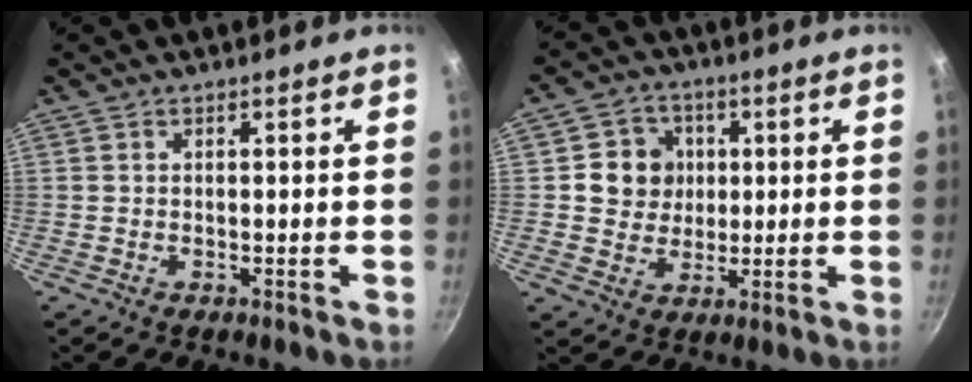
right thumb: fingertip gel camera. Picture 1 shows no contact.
{"total": 8.6, "force": [1.2, 7.9, 3.2], "torque": [-0.012, 0.003, 0.020]}